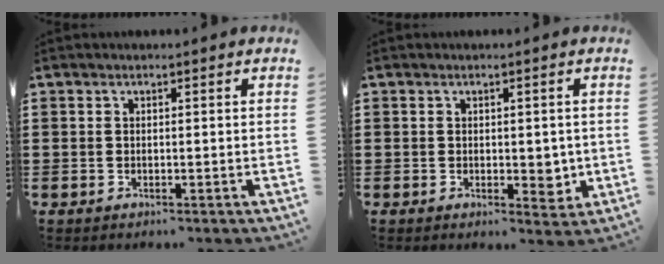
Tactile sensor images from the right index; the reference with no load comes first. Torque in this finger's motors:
{"motor_torque": [-0.07, -0.07, 0.12, 0.04]}